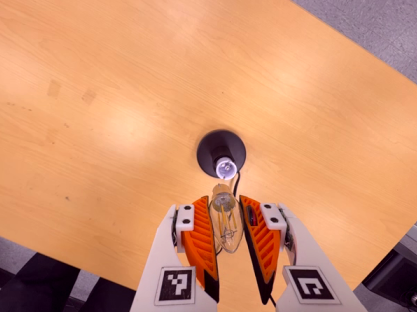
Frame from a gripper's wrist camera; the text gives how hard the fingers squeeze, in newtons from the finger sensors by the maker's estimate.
{"total": 12.4, "left": 13.4, "right": 11.3}